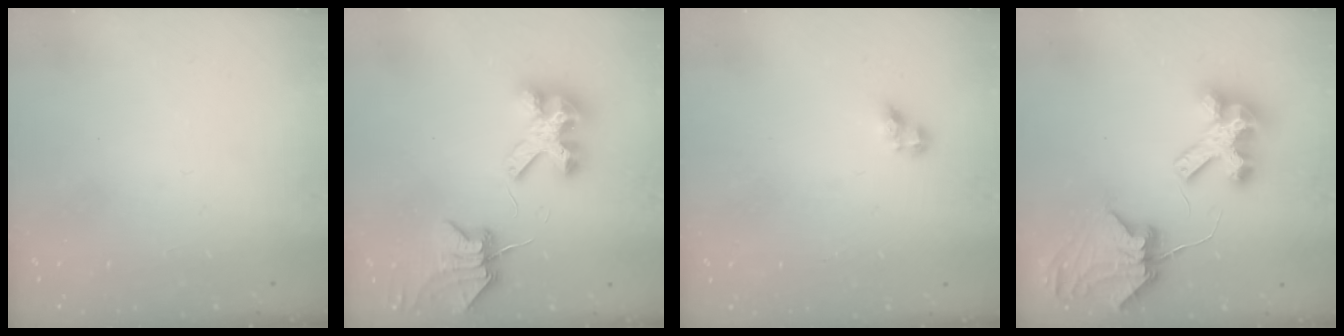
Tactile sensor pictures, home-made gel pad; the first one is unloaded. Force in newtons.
{"total": 7.1, "press": 7.0, "slide": 0.9}
{"total": 4.1, "press": 4.0, "slide": 0.6}
{"total": 8.3, "press": 8.2, "slide": 1.1}